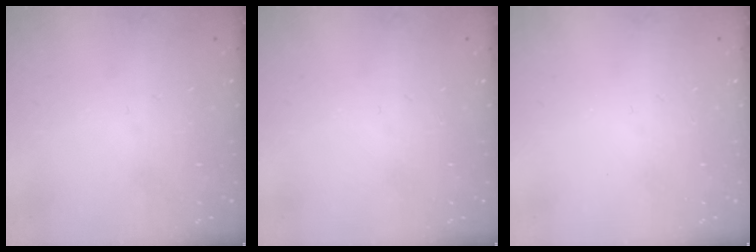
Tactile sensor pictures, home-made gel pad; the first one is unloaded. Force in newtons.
{"total": 0.0}
{"total": 0.0}